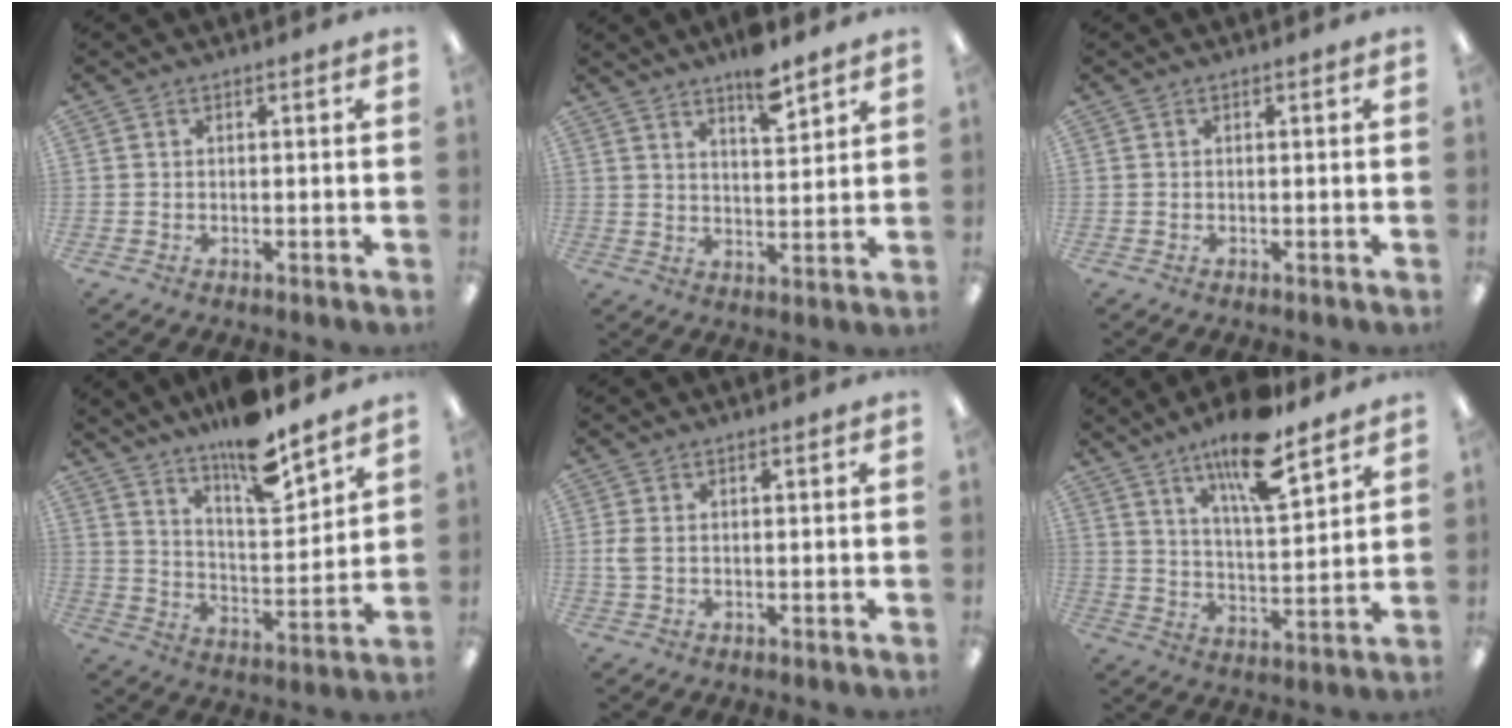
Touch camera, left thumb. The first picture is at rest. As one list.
[{"total": 7.7, "force": [6.2, 2.0, 4.1], "torque": [-0.057, -0.041, 0.103]}, {"total": 0.0}, {"total": 13.5, "force": [11.5, 2.8, 6.5], "torque": [-0.106, -0.083, 0.197]}, {"total": 2.5, "force": [0.2, 1.2, 2.2], "torque": [-0.051, 0.001, 0.001]}, {"total": 15.0, "force": [10.9, 4.0, 9.6], "torque": [-0.155, -0.059, 0.178]}]